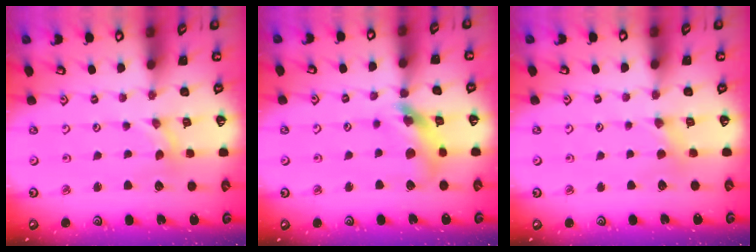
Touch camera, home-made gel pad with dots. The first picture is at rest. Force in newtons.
{"total": 12.8, "press": 12.7, "slide": 1.5}
{"total": 2.9, "press": 2.9, "slide": 0.6}